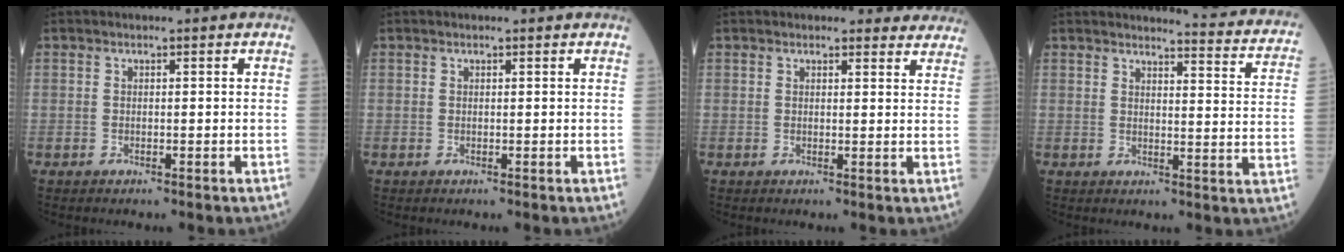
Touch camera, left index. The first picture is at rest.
{"total": 0.5, "force": [0.5, 0.0, 0.3], "torque": [-0.010, 0.003, 0.006]}
{"total": 7.7, "force": [7.3, 1.9, 1.4], "torque": [0.013, -0.002, 0.057]}
{"total": 12.6, "force": [12.2, 0.3, 2.9], "torque": [-0.022, -0.081, 0.111]}